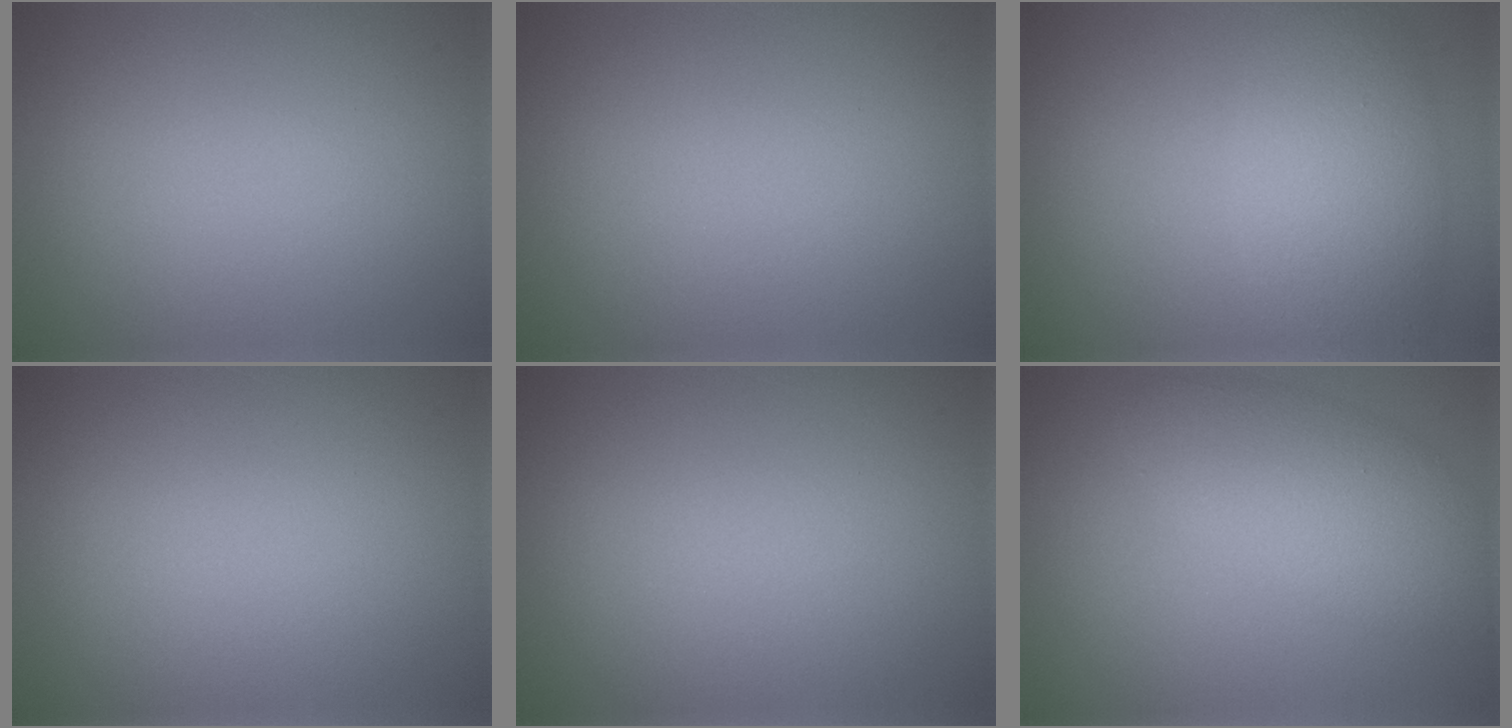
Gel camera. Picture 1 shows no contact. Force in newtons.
{"total": 0.0}
{"total": 5.7, "press": 5.6, "slide": 0.6}
{"total": 0.0}
{"total": 0.0}
{"total": 5.2, "press": 5.2, "slide": 0.1}